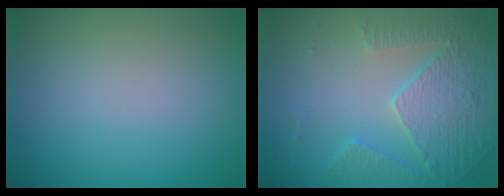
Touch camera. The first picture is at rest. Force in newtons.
{"total": 5.1, "press": 3.7, "slide": 3.6}